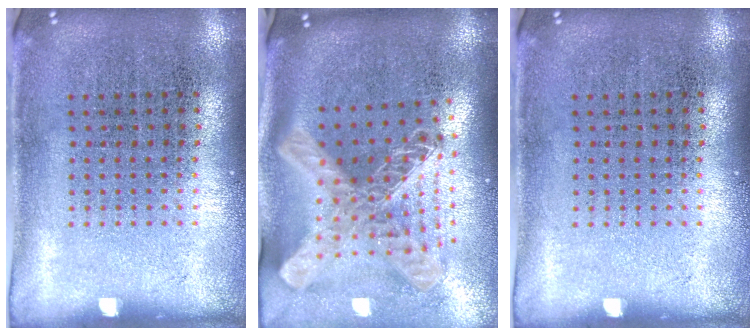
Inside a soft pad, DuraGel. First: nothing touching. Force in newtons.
{"total": 3.0, "press": 2.1, "slide": 2.1}
{"total": 0.0}